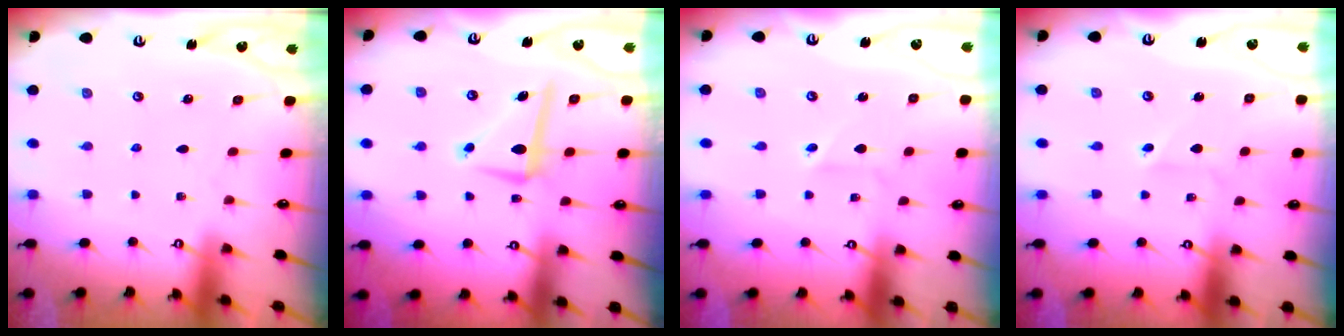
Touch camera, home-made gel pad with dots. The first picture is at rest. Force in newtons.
{"total": 8.3, "press": 8.2, "slide": 1.3}
{"total": 2.6, "press": 2.6, "slide": 0.2}
{"total": 2.2, "press": 2.2, "slide": 0.2}